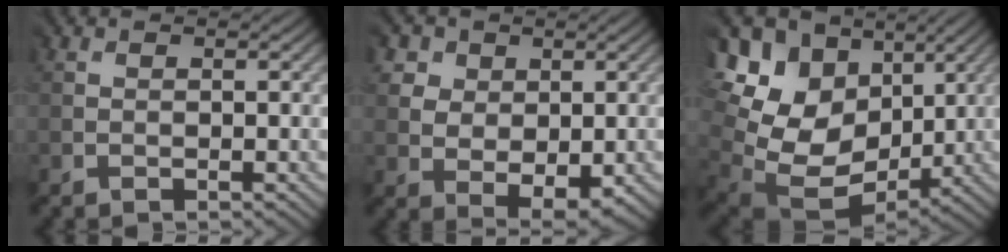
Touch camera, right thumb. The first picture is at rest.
{"total": 5.4, "force": [2.1, 4.5, 2.2], "torque": [-0.069, 0.000, 0.040]}
{"total": 17.7, "force": [3.8, 13.9, 10.3], "torque": [-0.249, 0.002, 0.104]}